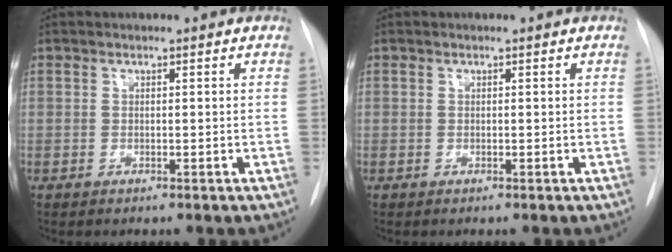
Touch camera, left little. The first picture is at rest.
{"total": 0.0}